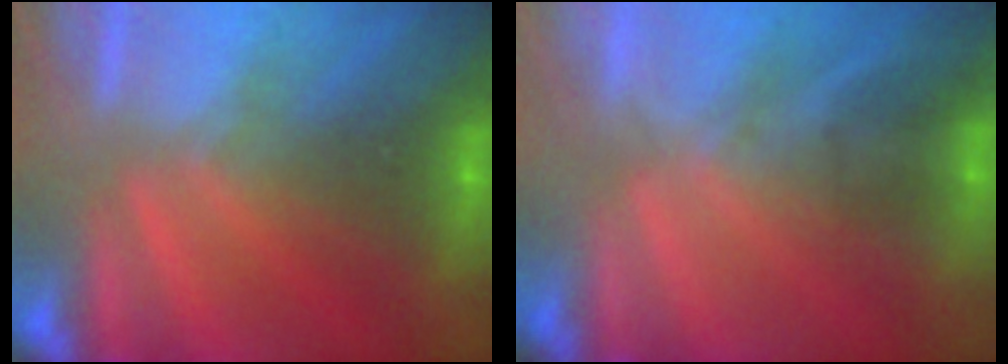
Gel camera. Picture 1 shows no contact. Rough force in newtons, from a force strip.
{"total": 1.7}